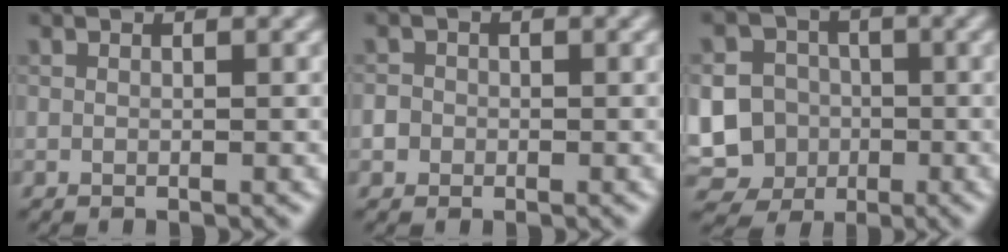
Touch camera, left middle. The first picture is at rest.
{"total": 1.6, "force": [-0.4, 1.4, 0.5], "torque": [-0.004, 0.007, -0.010]}
{"total": 13.3, "force": [-3.1, 12.4, 3.9], "torque": [-0.123, -0.015, -0.073]}